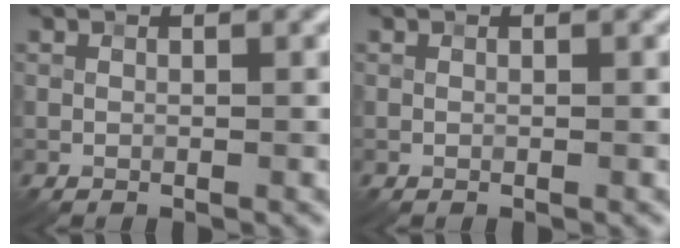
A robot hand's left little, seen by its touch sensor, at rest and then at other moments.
{"total": 0.0}